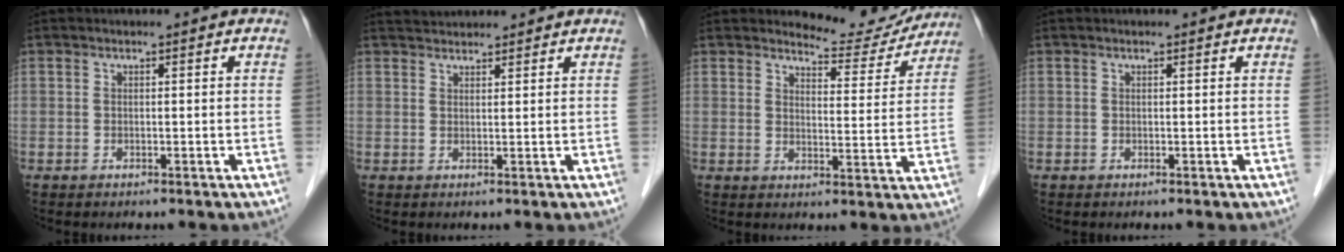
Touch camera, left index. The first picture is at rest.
{"total": 4.2, "force": [4.0, 0.8, 0.7], "torque": [-0.014, 0.034, 0.065]}
{"total": 8.1, "force": [8.0, 1.6, 0.2], "torque": [0.001, -0.021, 0.098]}
{"total": 0.7, "force": [0.7, 0.1, 0.1], "torque": [-0.009, 0.004, 0.008]}